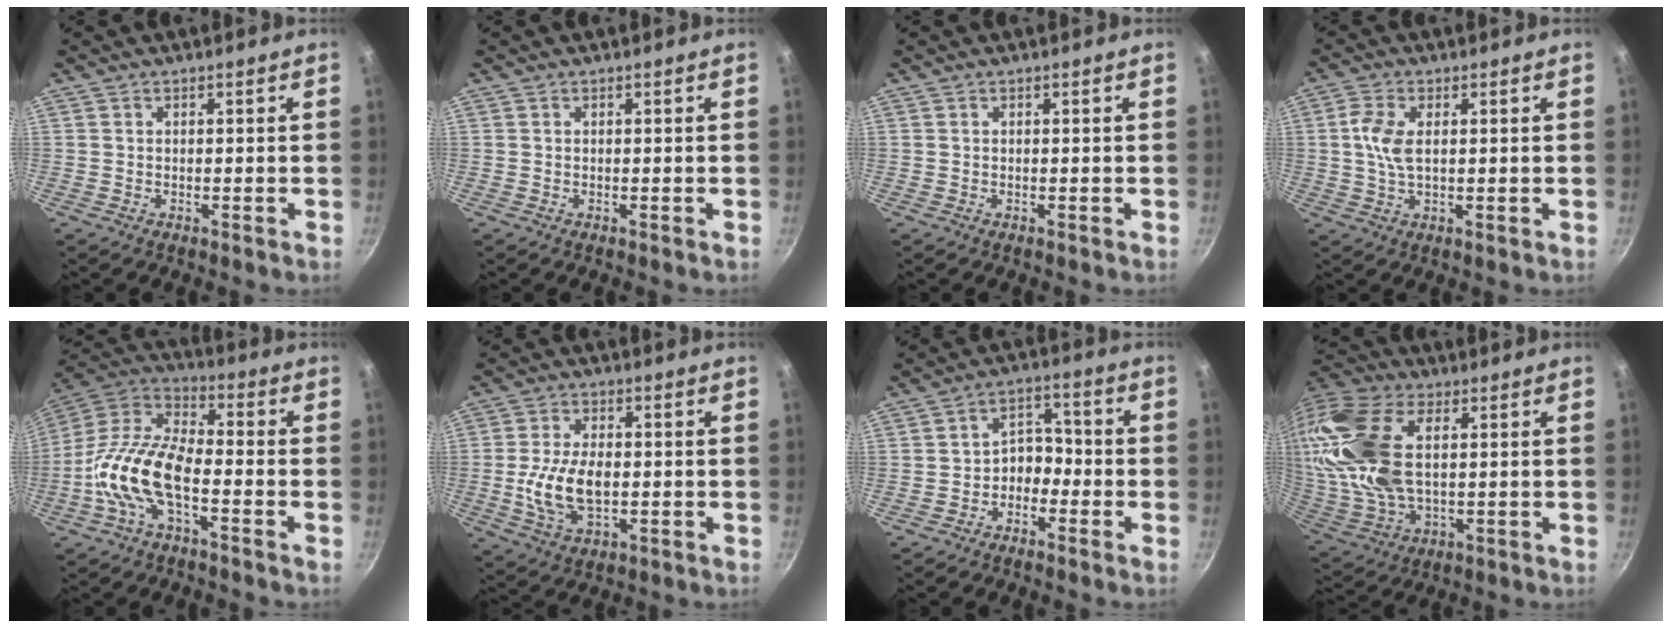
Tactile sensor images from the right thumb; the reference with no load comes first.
{"total": 0.0}
{"total": 0.0}
{"total": 5.9, "force": [0.9, 2.8, 5.0], "torque": [-0.118, 0.003, 0.015]}
{"total": 15.4, "force": [-4.8, 7.1, 12.8], "torque": [-0.265, 0.047, -0.096]}
{"total": 10.4, "force": [-1.1, 5.7, 8.6], "torque": [-0.167, 0.002, -0.017]}
{"total": 5.8, "force": [-2.3, 4.3, 3.2], "torque": [-0.019, 0.038, -0.052]}
{"total": 23.9, "force": [4.7, 12.7, 19.6], "torque": [-0.472, 0.008, 0.087]}